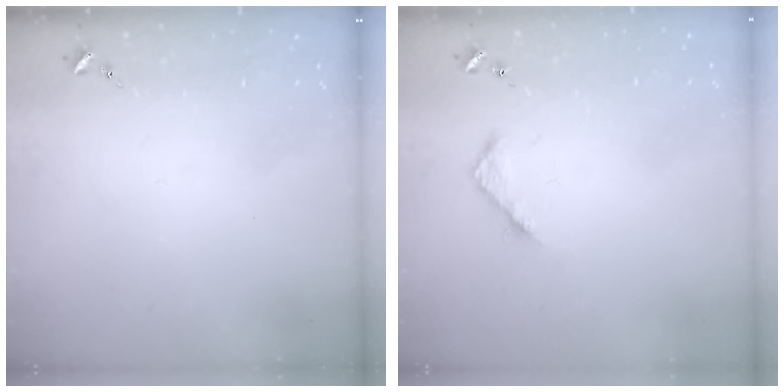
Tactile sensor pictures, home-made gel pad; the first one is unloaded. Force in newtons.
{"total": 4.6, "press": 4.6, "slide": 0.5}